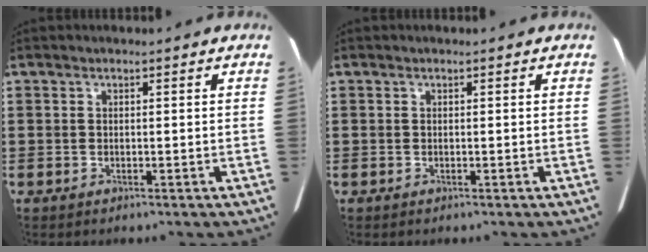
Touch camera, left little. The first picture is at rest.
{"total": 0.0}